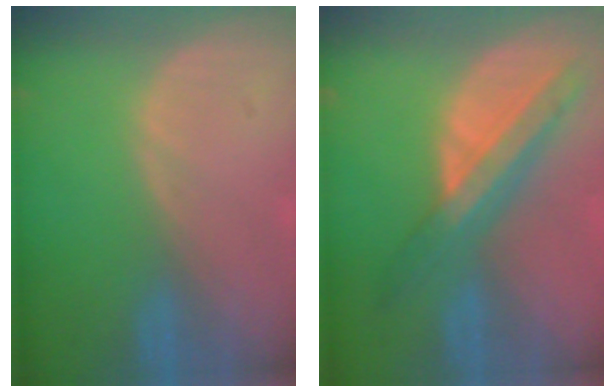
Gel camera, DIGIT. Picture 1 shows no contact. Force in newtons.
{"total": 8.5, "press": 7.3, "slide": 4.4}